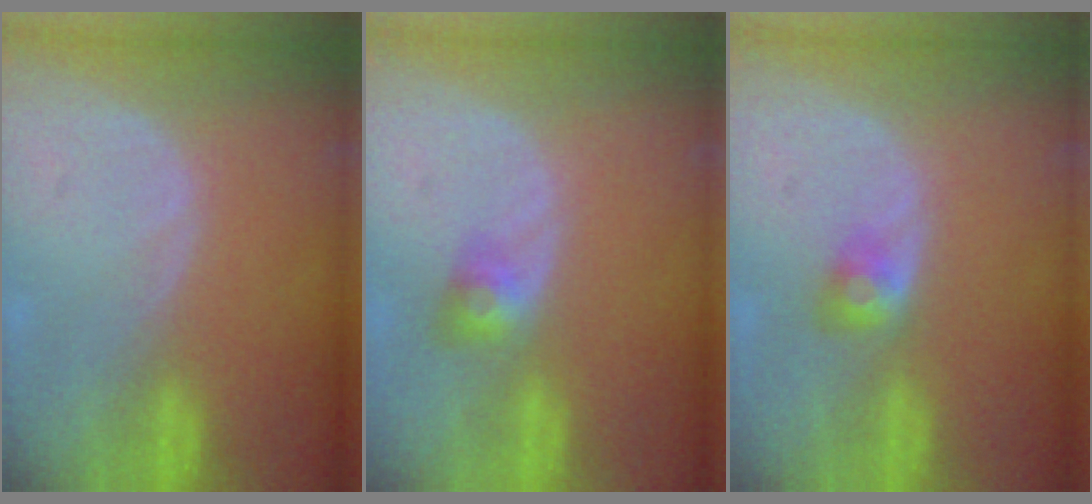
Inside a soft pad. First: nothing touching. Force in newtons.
{"total": 3.2, "press": 2.8, "slide": 1.5}
{"total": 2.7, "press": 2.5, "slide": 1.1}